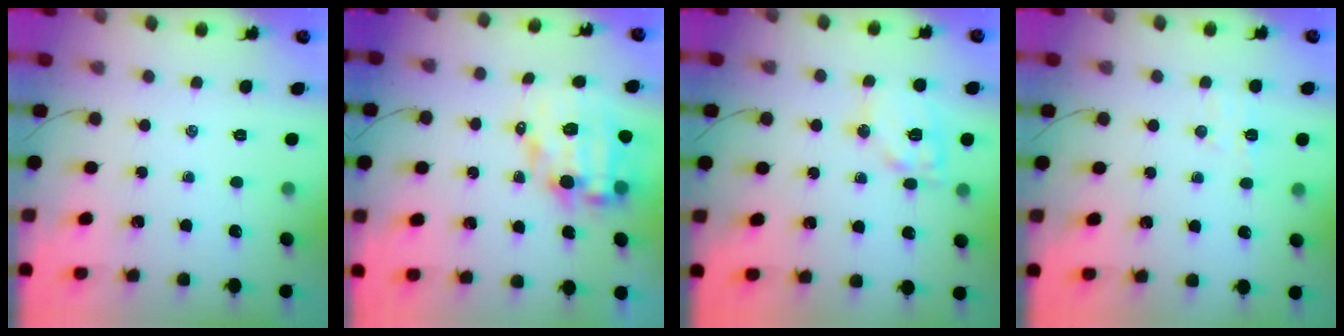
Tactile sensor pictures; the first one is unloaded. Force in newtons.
{"total": 9.3, "press": 8.9, "slide": 2.8}
{"total": 13.4, "press": 13.3, "slide": 1.9}
{"total": 4.9, "press": 4.9, "slide": 0.7}